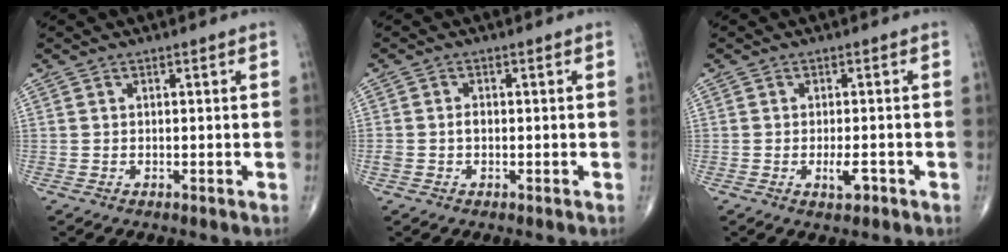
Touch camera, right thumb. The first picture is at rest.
{"total": 1.8, "force": [-0.2, 1.3, 1.3], "torque": [-0.027, 0.006, -0.004]}
{"total": 3.0, "force": [-1.2, 1.2, 2.5], "torque": [-0.040, -0.001, -0.019]}